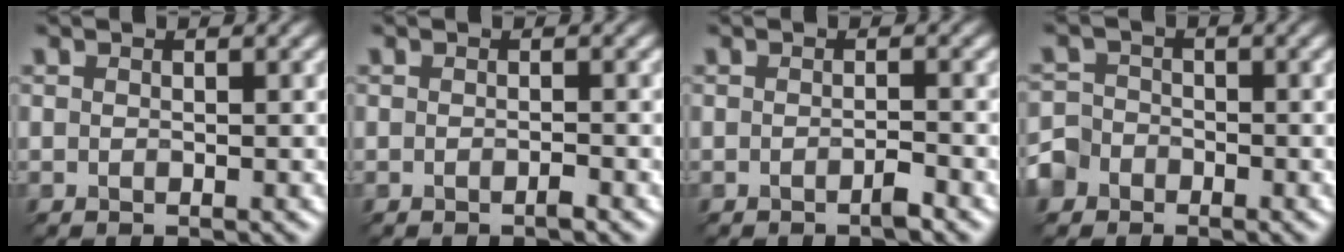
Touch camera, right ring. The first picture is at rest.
{"total": 1.2, "force": [-1.0, -0.6, -0.2], "torque": [-0.008, 0.001, -0.005]}
{"total": 1.4, "force": [-1.3, -0.6, 0.0], "torque": [-0.011, 0.002, -0.011]}
{"total": 3.0, "force": [-2.4, 1.6, -0.6], "torque": [0.002, 0.003, -0.036]}